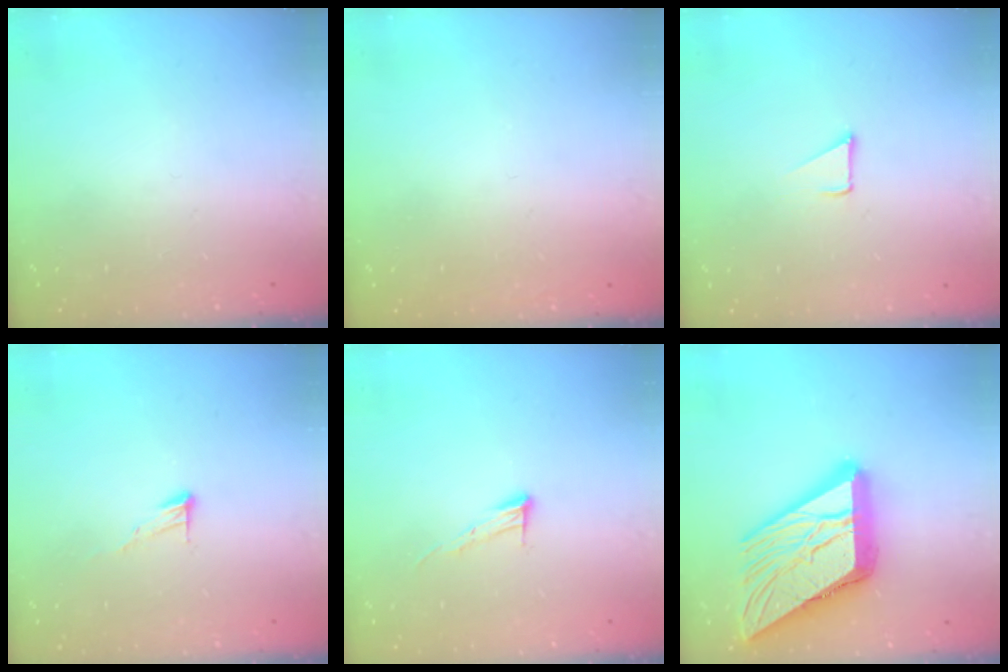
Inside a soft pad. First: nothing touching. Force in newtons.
{"total": 1.6, "press": 1.6, "slide": 0.1}
{"total": 2.8, "press": 2.8, "slide": 0.2}
{"total": 5.6, "press": 5.6, "slide": 0.2}
{"total": 6.7, "press": 6.7, "slide": 0.4}
{"total": 24.2, "press": 24.1, "slide": 2.8}